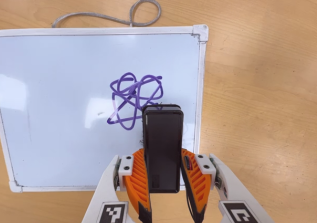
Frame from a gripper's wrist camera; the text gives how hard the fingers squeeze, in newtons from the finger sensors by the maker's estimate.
{"total": 6.5, "left": 4.6, "right": 8.4}